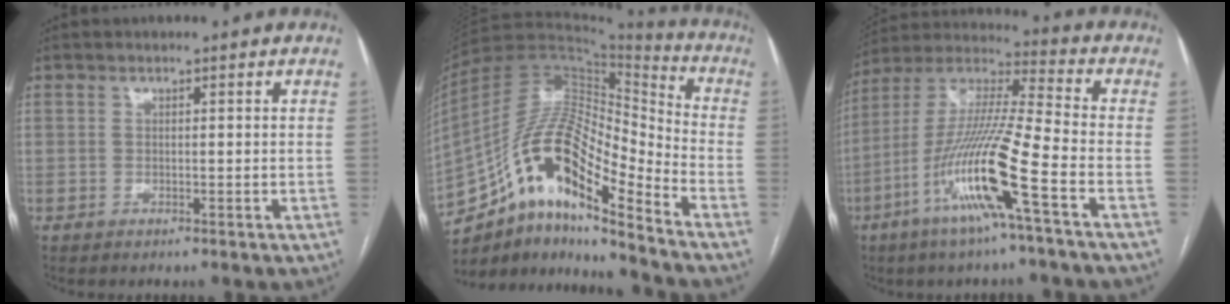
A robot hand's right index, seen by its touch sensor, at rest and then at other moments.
{"total": 18.0, "force": [-10.5, 4.3, 14.0], "torque": [-0.258, 0.040, -0.179]}
{"total": 16.5, "force": [-6.9, -0.5, 15.0], "torque": [-0.304, -0.011, -0.135]}